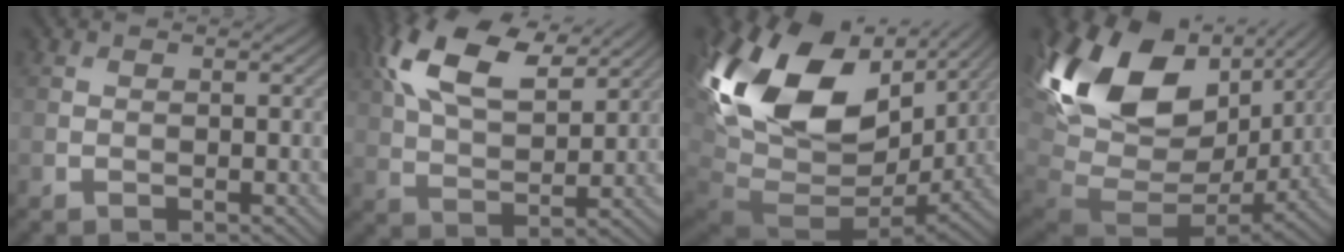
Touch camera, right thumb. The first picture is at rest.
{"total": 13.6, "force": [6.9, 6.5, 9.8], "torque": [-0.218, 0.015, 0.127]}
{"total": 20.8, "force": [4.9, 14.1, 14.5], "torque": [-0.313, -0.022, 0.118]}
{"total": 20.6, "force": [5.2, 13.7, 14.4], "torque": [-0.290, -0.020, 0.120]}